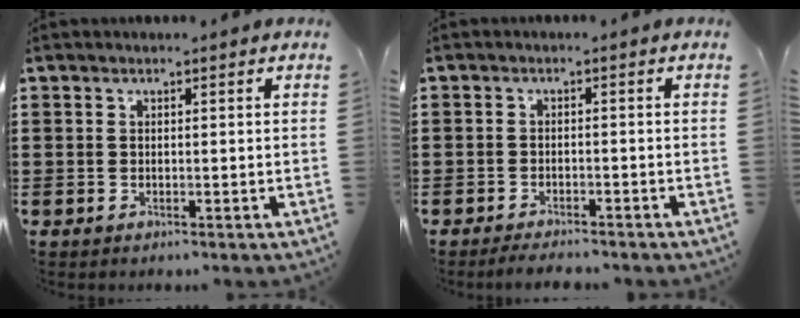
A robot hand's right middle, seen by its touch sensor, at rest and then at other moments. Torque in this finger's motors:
{"motor_torque": [0.57, -0.41, -0.10, -0.01]}